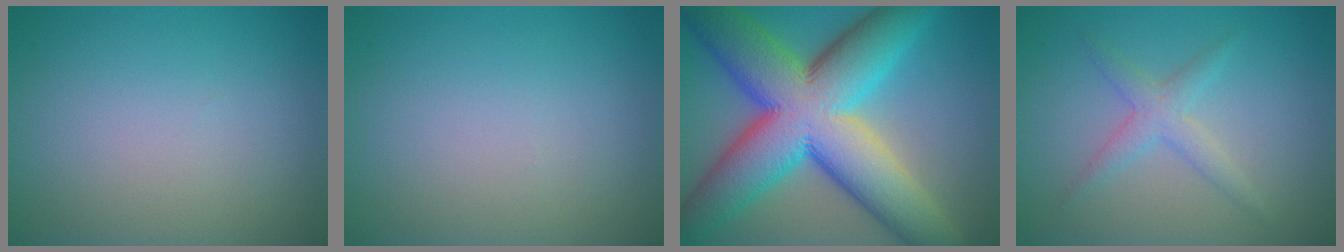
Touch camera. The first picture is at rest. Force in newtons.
{"total": 0.0}
{"total": 16.4, "press": 16.4, "slide": 0.5}
{"total": 2.2, "press": 2.2, "slide": 0.1}